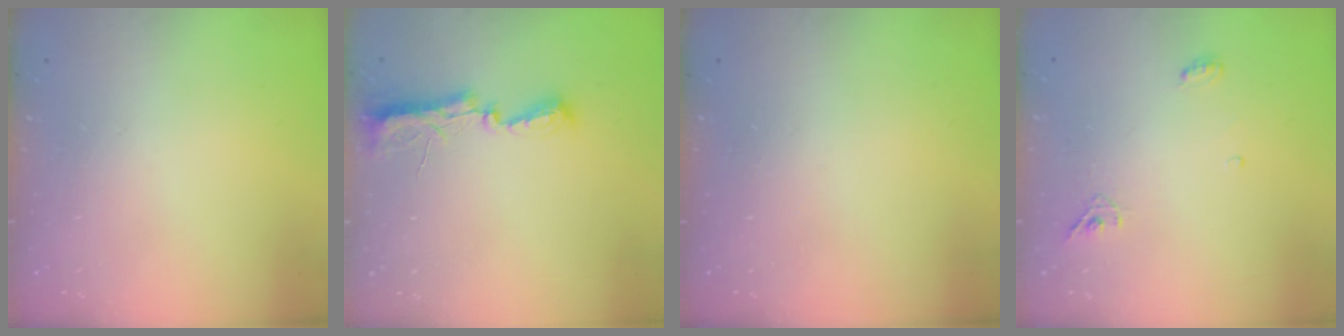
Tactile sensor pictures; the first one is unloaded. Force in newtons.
{"total": 8.1, "press": 8.1, "slide": 1.0}
{"total": 0.0}
{"total": 5.1, "press": 5.0, "slide": 1.1}